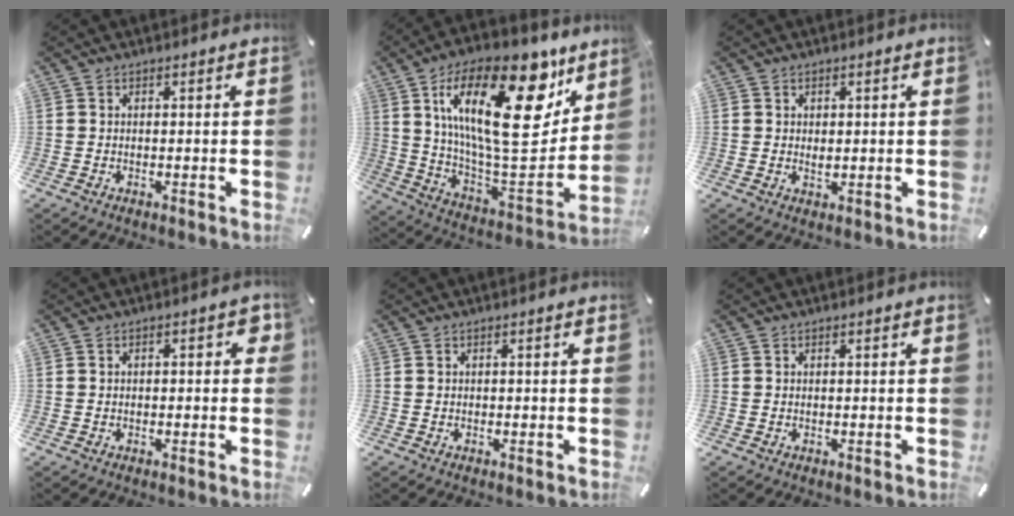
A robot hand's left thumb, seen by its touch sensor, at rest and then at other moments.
{"total": 30.0, "force": [13.6, 12.7, 23.5], "torque": [-0.388, -0.089, 0.229]}
{"total": 1.1, "force": [0.4, 0.8, 0.5], "torque": [-0.004, 0.000, 0.006]}
{"total": 2.7, "force": [0.0, 1.3, 2.3], "torque": [-0.027, 0.003, -0.005]}
{"total": 0.0}
{"total": 0.0}